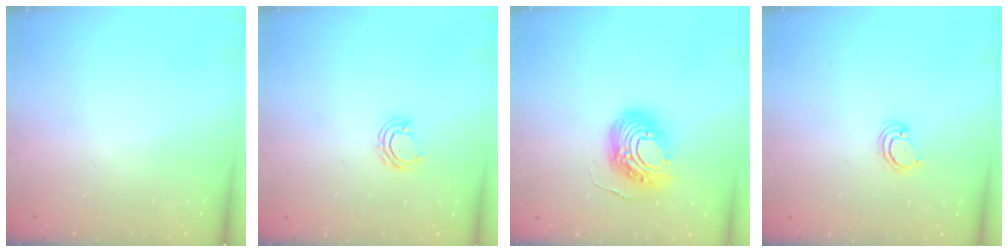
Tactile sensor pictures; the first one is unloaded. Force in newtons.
{"total": 6.1, "press": 6.1, "slide": 0.5}
{"total": 15.0, "press": 14.9, "slide": 1.9}
{"total": 2.9, "press": 2.9, "slide": 0.3}